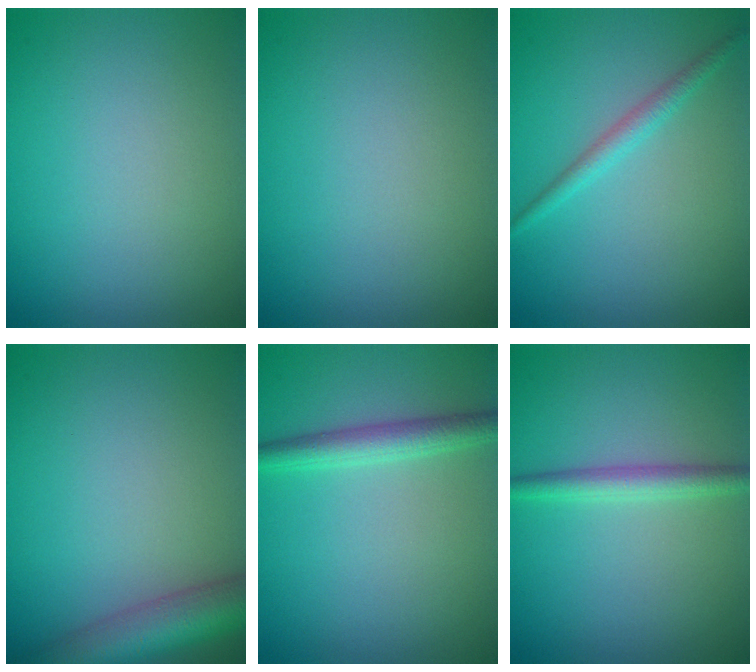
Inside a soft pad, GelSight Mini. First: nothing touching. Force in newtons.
{"total": 0.0}
{"total": 1.6, "press": 1.6, "slide": 0.1}
{"total": 5.7, "press": 5.7, "slide": 0.2}
{"total": 2.6, "press": 2.6, "slide": 0.0}
{"total": 2.2, "press": 2.2, "slide": 0.0}